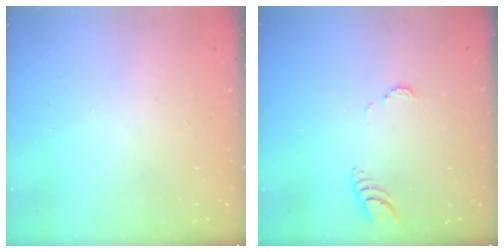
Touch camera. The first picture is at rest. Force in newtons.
{"total": 3.3, "press": 3.3, "slide": 0.4}